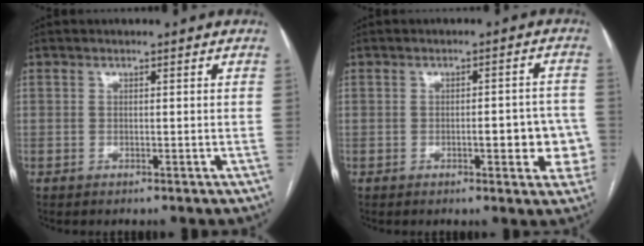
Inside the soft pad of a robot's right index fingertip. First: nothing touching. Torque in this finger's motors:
{"motor_torque": [0.86, -0.33, 0.50, 0.09]}